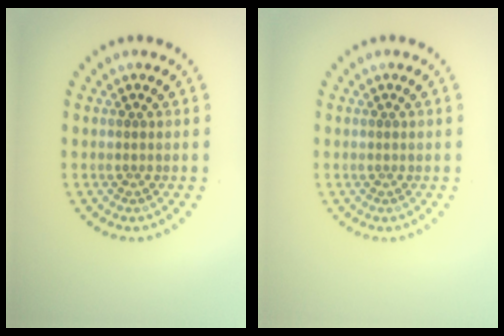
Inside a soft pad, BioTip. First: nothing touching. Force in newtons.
{"total": 0.0}